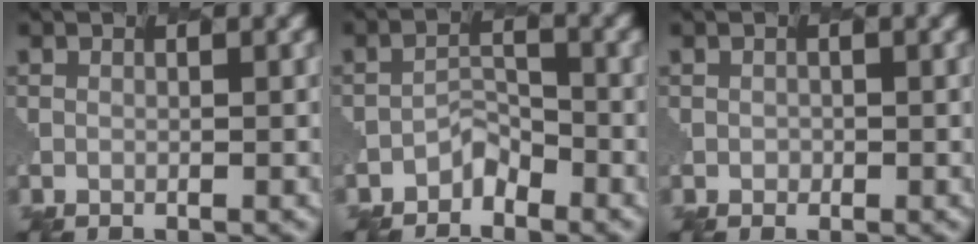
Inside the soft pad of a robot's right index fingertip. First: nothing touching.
{"total": 1.7, "force": [-1.6, 0.5, -0.3], "torque": [-0.001, 0.011, -0.036]}
{"total": 0.6, "force": [-0.1, 0.5, -0.3], "torque": [-0.006, -0.003, -0.001]}